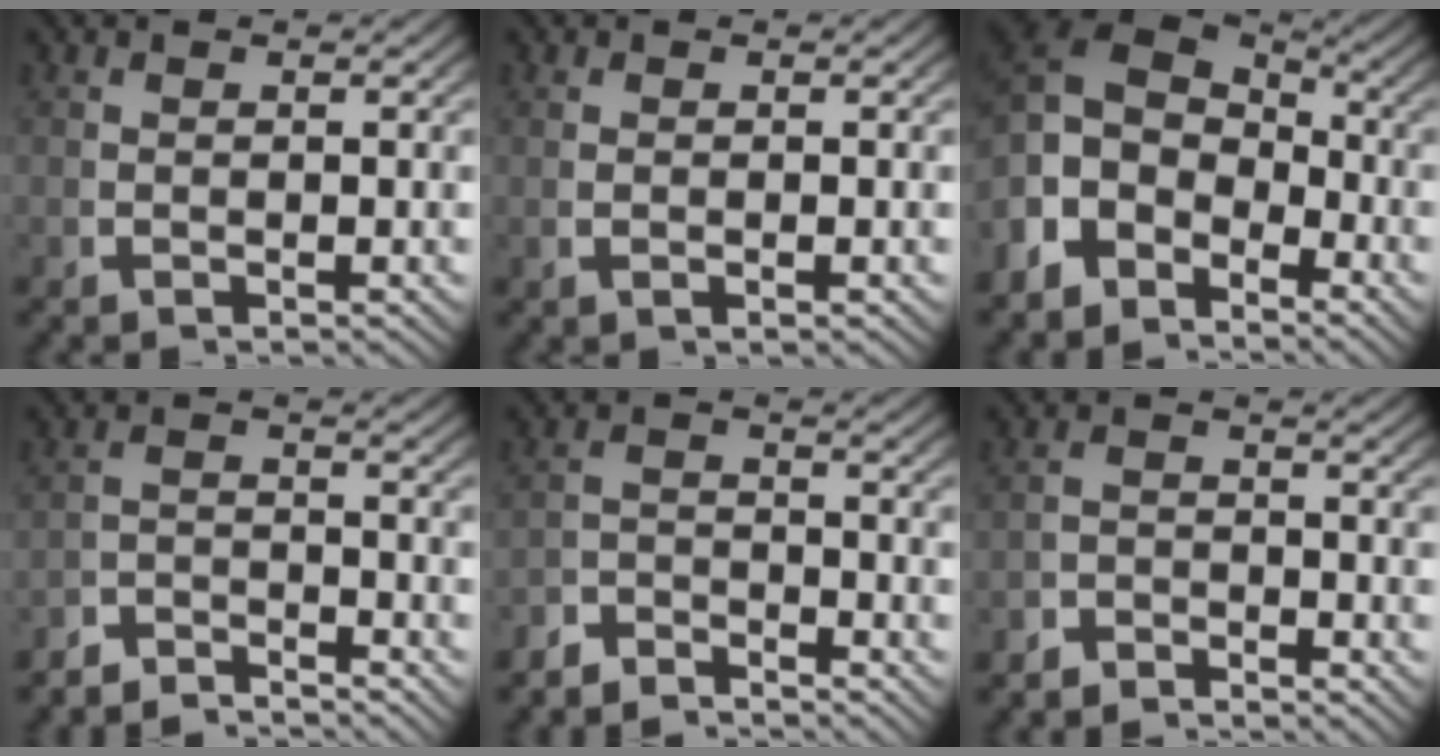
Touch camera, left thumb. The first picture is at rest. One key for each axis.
{"total": 0.6, "fx": 0.1, "fy": 0.1, "fz": 0.6, "tx": -0.016, "ty": 0.001, "tz": 0.005}
{"total": 9.1, "fx": 0.9, "fy": 6.5, "fz": 6.4, "tx": -0.140, "ty": -0.017, "tz": 0.021}
{"total": 3.9, "fx": -3.9, "fy": 0.3, "fz": 0.1, "tx": 0.013, "ty": -0.009, "tz": -0.074}
{"total": 3.5, "fx": -3.5, "fy": 0.5, "fz": 0.0, "tx": 0.010, "ty": -0.009, "tz": -0.068}
{"total": 3.0, "fx": -2.9, "fy": 0.7, "fz": -0.1, "tx": 0.011, "ty": -0.010, "tz": -0.054}